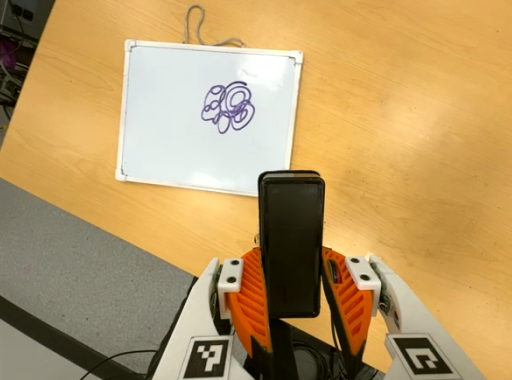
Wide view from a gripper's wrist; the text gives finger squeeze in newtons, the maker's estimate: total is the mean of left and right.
{"total": 4.7, "left": 3.3, "right": 6.0}